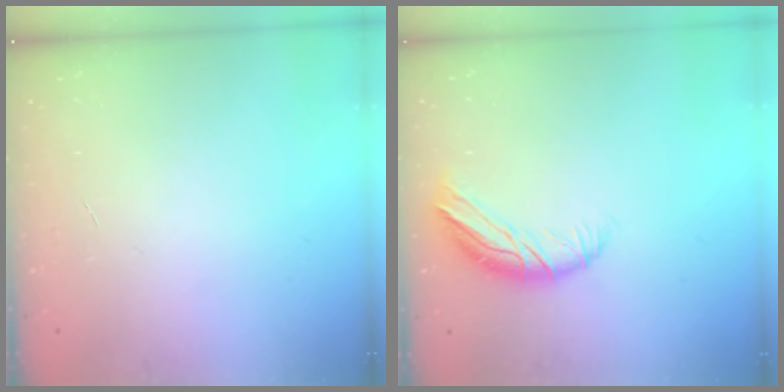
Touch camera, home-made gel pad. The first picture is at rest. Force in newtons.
{"total": 9.1, "press": 8.9, "slide": 1.5}